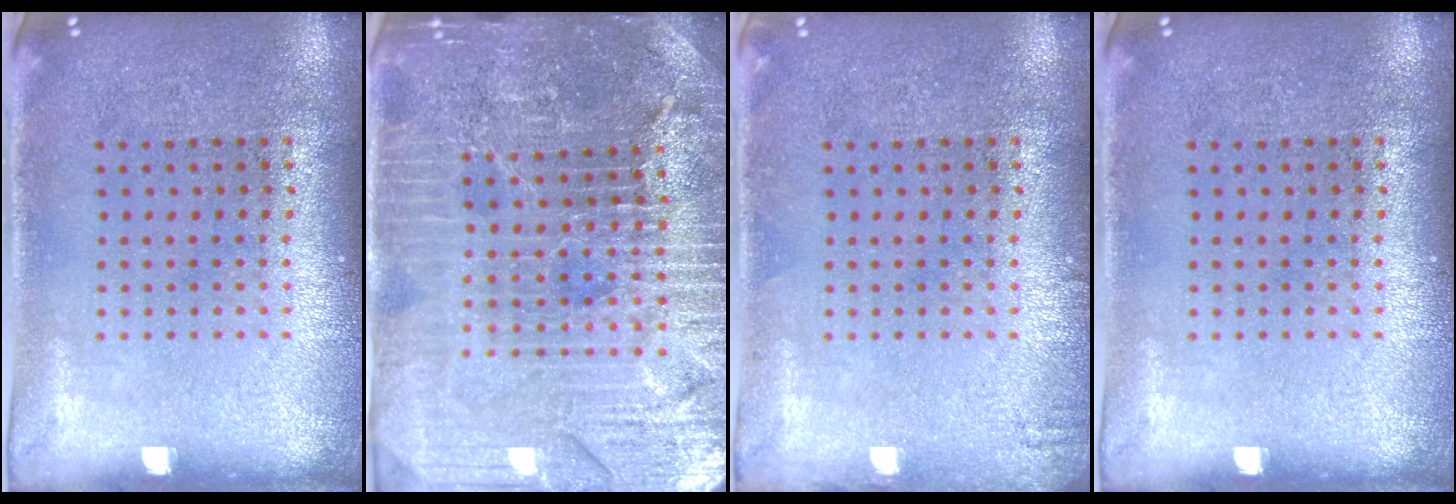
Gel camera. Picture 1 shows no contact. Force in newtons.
{"total": 5.2, "press": 4.8, "slide": 2.1}
{"total": 0.8, "press": 0.8, "slide": 0.1}
{"total": 0.0}